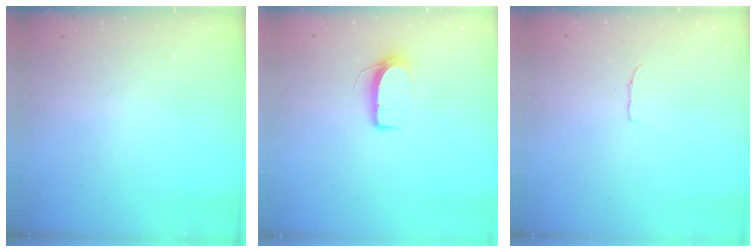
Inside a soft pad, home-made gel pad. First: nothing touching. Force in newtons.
{"total": 7.0, "press": 7.0, "slide": 0.6}
{"total": 3.4, "press": 3.4, "slide": 0.2}